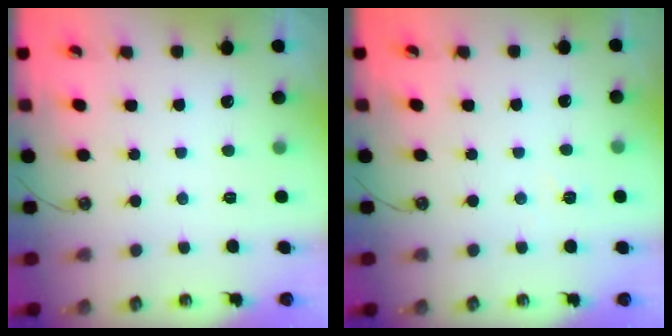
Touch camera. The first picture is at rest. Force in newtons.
{"total": 3.0, "press": 3.0, "slide": 0.4}